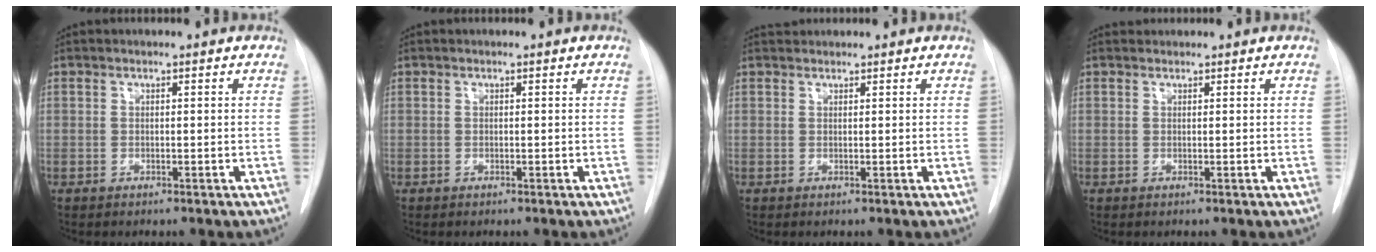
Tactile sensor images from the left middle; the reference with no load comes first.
{"total": 0.0}
{"total": 1.4, "force": [1.4, 0.3, 0.0], "torque": [-0.007, 0.018, 0.027]}
{"total": 0.8, "force": [0.8, 0.2, -0.1], "torque": [-0.003, 0.013, 0.015]}